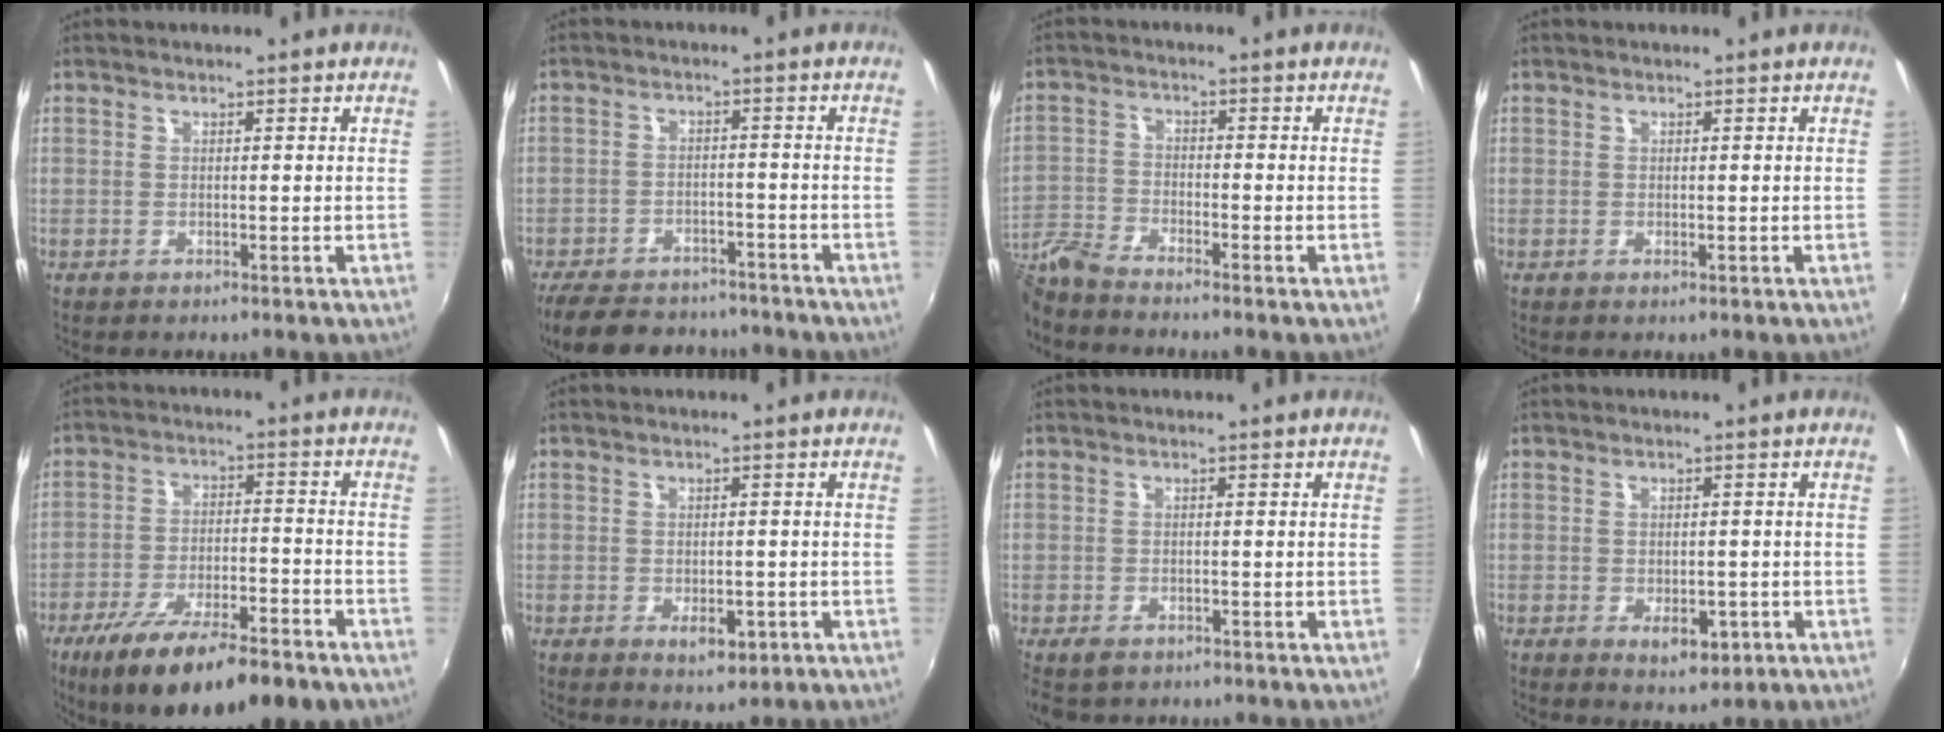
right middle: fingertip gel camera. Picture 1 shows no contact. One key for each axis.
{"total": 16.4, "fx": -13.6, "fy": 6.6, "fz": 6.3, "tx": -0.151, "ty": 0.007, "tz": -0.190}
{"total": 6.5, "fx": -6.2, "fy": 0.4, "fz": 2.0, "tx": -0.054, "ty": -0.009, "tz": -0.134}
{"total": 0.0}
{"total": 19.6, "fx": -13.3, "fy": 5.1, "fz": 13.5, "tx": -0.237, "ty": -0.042, "tz": -0.202}
{"total": 4.1, "fx": -1.6, "fy": 2.2, "fz": 3.1, "tx": -0.057, "ty": -0.010, "tz": -0.017}
{"total": 3.2, "fx": -2.2, "fy": 1.7, "fz": 1.5, "tx": -0.035, "ty": -0.012, "tz": -0.036}
{"total": 4.8, "fx": -1.8, "fy": 2.7, "fz": 3.5, "tx": -0.061, "ty": -0.012, "tz": -0.018}